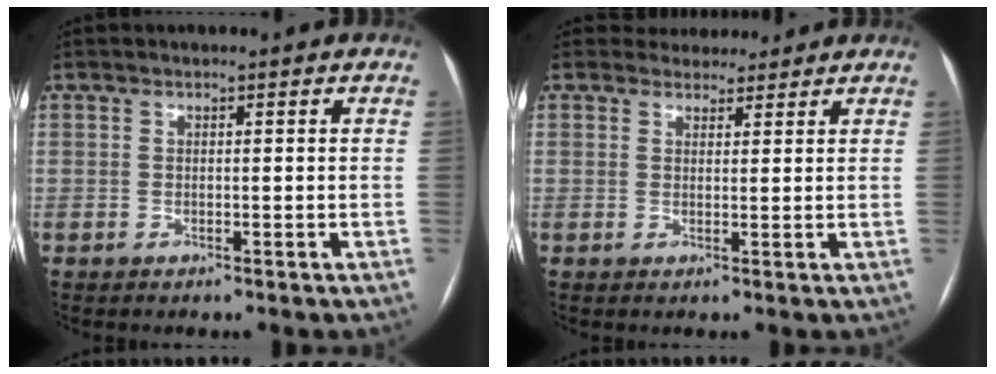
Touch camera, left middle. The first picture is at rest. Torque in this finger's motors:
{"motor_torque": [0.03, -0.04, -0.02, -0.02]}